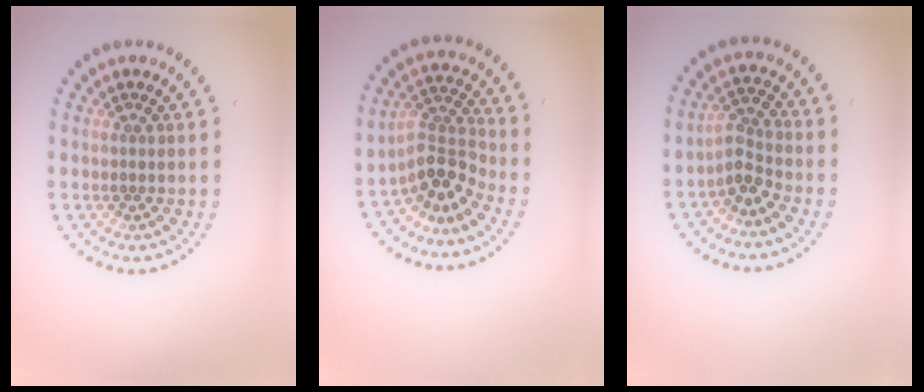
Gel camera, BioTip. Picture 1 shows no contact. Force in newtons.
{"total": 3.7, "press": 2.6, "slide": 2.7}
{"total": 2.6, "press": 2.0, "slide": 1.6}